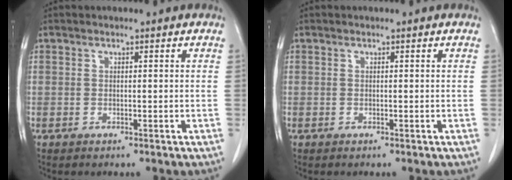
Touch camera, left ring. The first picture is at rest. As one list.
[{"total": 0.0}]